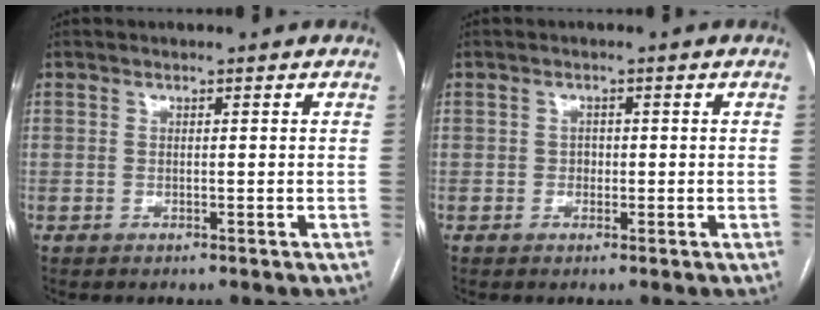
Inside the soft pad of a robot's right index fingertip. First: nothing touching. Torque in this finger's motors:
{"motor_torque": [0.20, 0.07, 0.00, 0.01]}